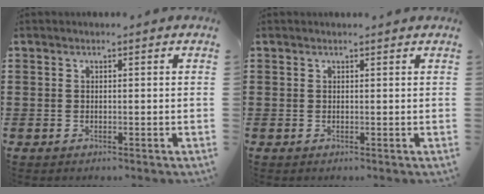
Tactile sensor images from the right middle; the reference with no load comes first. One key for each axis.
{"total": 0.0}